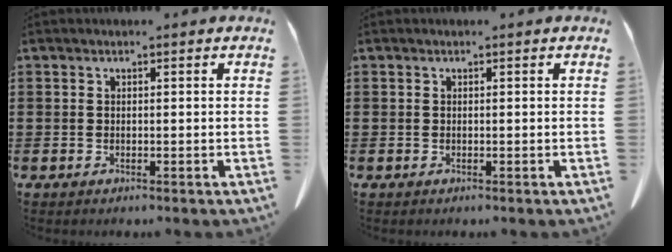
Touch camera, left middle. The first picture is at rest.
{"total": 0.0}